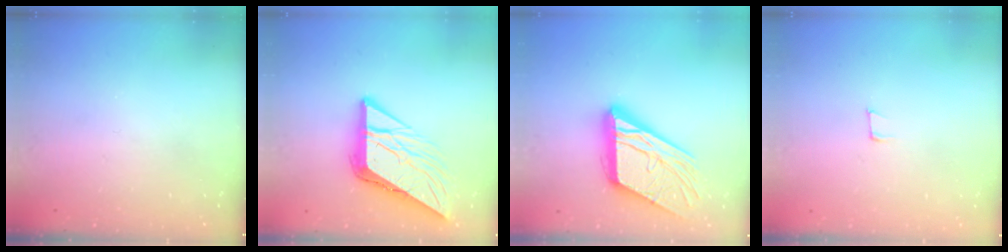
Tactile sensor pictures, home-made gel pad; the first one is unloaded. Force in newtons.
{"total": 11.2, "press": 11.2, "slide": 1.1}
{"total": 20.3, "press": 20.2, "slide": 2.2}
{"total": 4.1, "press": 4.0, "slide": 1.1}